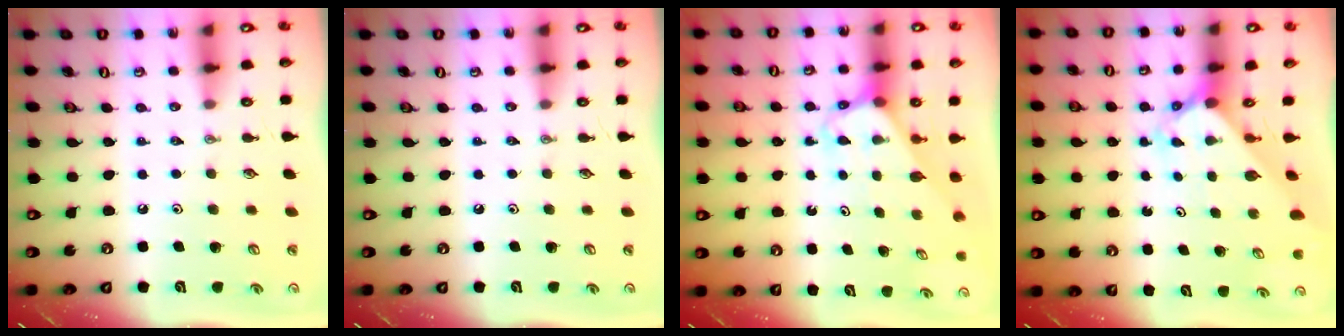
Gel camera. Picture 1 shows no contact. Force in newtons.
{"total": 0.0}
{"total": 3.1, "press": 3.1, "slide": 0.2}
{"total": 2.4, "press": 2.4, "slide": 0.2}